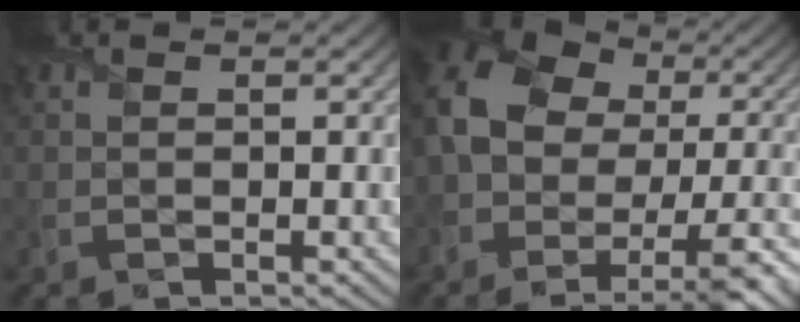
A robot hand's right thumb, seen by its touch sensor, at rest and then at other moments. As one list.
[{"total": 16.6, "force": [-3.4, 11.6, 11.5], "torque": [-0.234, -0.024, -0.028]}]